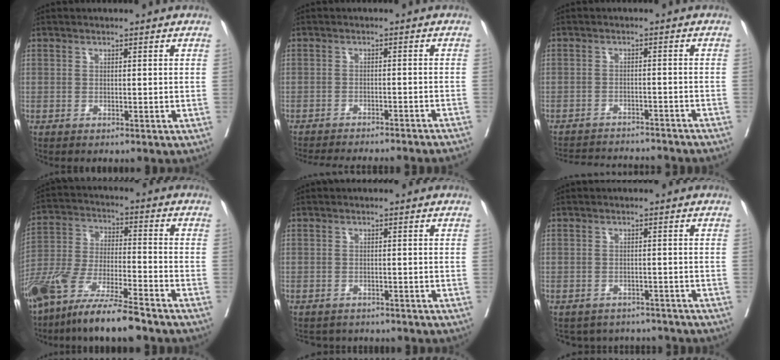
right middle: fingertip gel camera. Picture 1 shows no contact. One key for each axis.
{"total": 18.5, "fx": -17.1, "fy": 1.3, "fz": 7.0, "tx": -0.116, "ty": -0.033, "tz": -0.215}
{"total": 15.2, "fx": -14.2, "fy": 1.9, "fz": 4.9, "tx": -0.090, "ty": -0.011, "tz": -0.181}
{"total": 14.0, "fx": -10.8, "fy": 1.1, "fz": 8.9, "tx": -0.178, "ty": -0.030, "tz": -0.201}
{"total": 3.2, "fx": -2.9, "fy": 1.1, "fz": -0.1, "tx": 0.006, "ty": -0.002, "tz": -0.043}
{"total": 6.5, "fx": -6.1, "fy": 2.3, "fz": -0.2, "tx": 0.009, "ty": 0.017, "tz": -0.072}